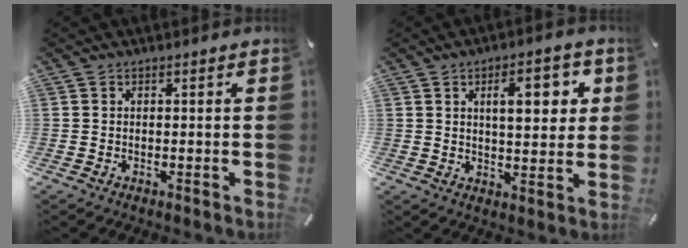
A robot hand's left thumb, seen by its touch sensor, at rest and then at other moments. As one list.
[{"total": 10.1, "force": [3.7, 4.7, 8.1], "torque": [-0.109, -0.007, 0.053]}]